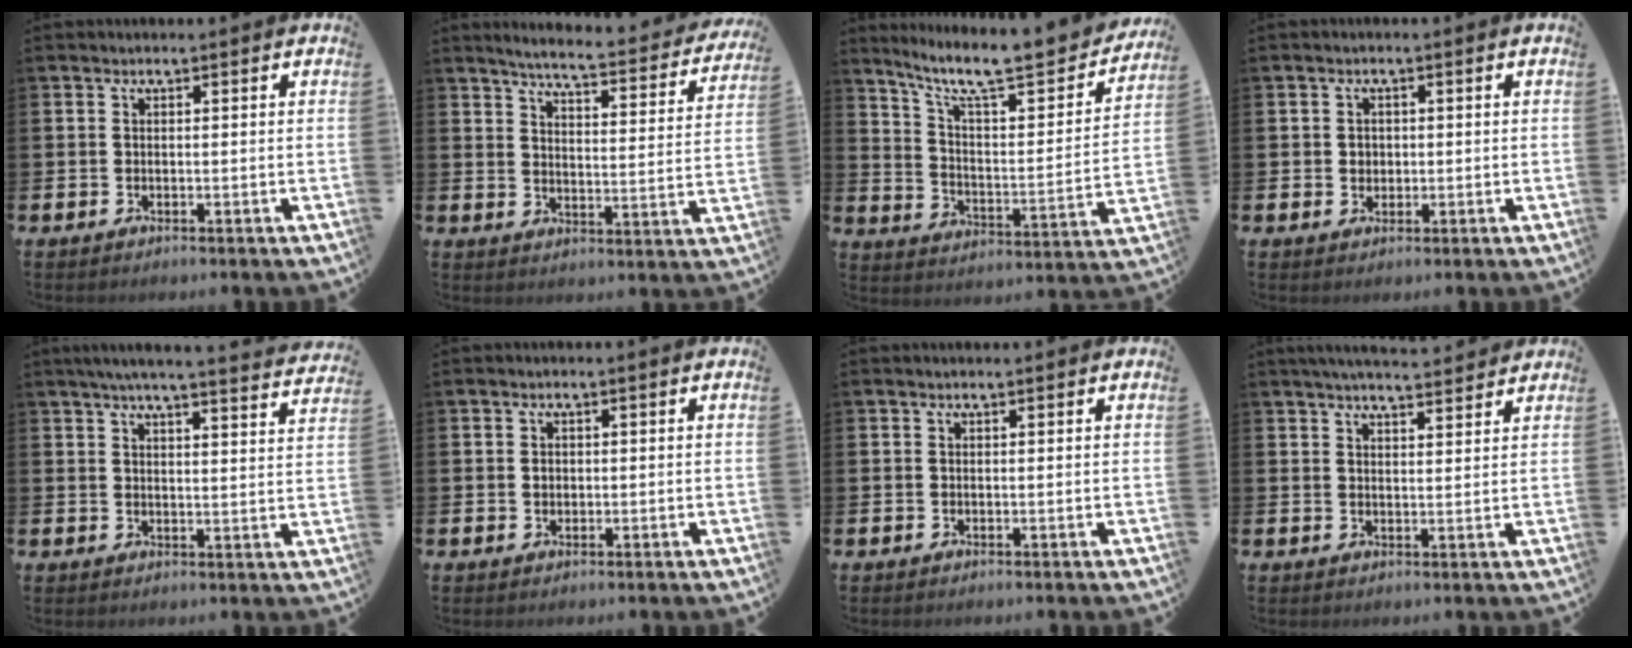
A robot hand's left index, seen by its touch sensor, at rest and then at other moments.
{"total": 5.4, "force": [5.1, 0.1, 1.7], "torque": [-0.050, -0.044, 0.082]}
{"total": 10.0, "force": [8.5, 1.8, 5.0], "torque": [-0.119, -0.064, 0.138]}
{"total": 1.6, "force": [0.4, 1.4, 0.5], "torque": [0.006, 0.003, 0.002]}
{"total": 5.2, "force": [5.0, -0.4, 1.7], "torque": [-0.036, -0.027, 0.084]}
{"total": 1.0, "force": [0.2, 0.9, 0.4], "torque": [0.008, 0.001, -0.001]}
{"total": 0.0}
{"total": 4.4, "force": [4.3, 0.2, 0.9], "torque": [-0.024, -0.017, 0.077]}